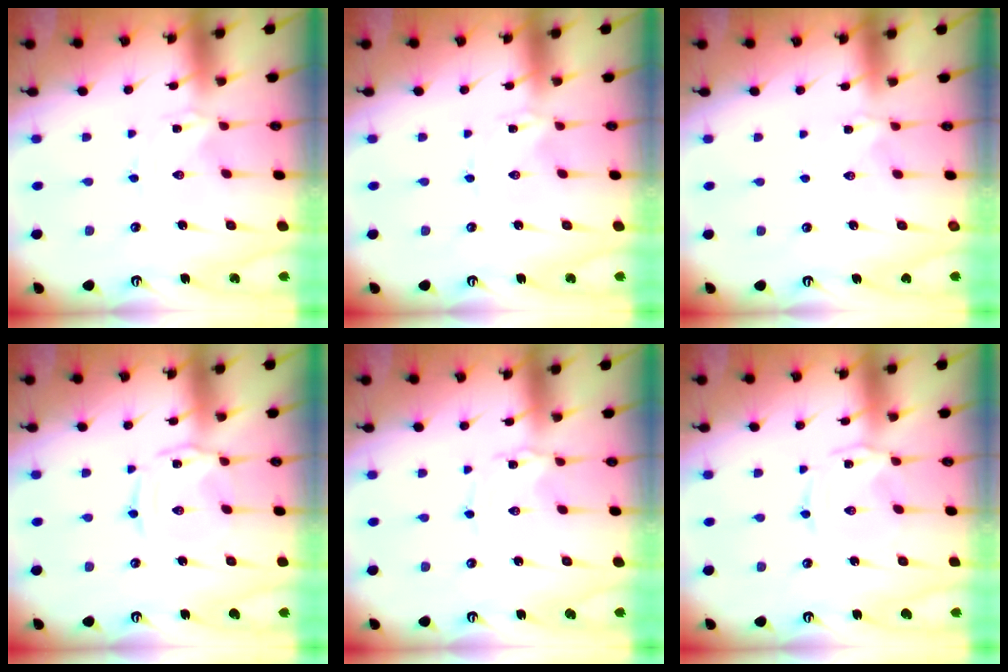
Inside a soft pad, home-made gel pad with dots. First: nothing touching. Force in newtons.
{"total": 0.0}
{"total": 2.4, "press": 2.4, "slide": 0.3}
{"total": 1.7, "press": 1.7, "slide": 0.4}
{"total": 1.2, "press": 1.1, "slide": 0.2}
{"total": 0.6, "press": 0.4, "slide": 0.4}